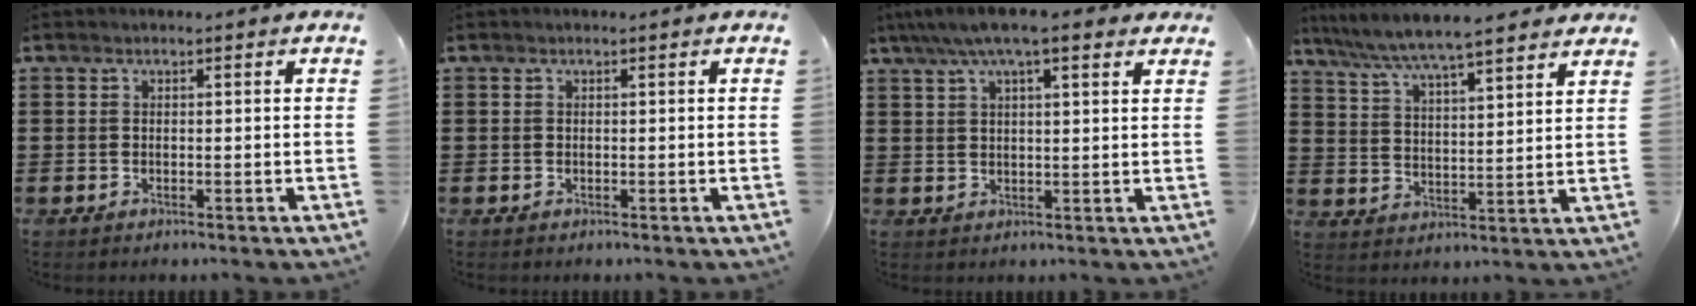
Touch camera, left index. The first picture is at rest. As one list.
[{"total": 0.0}, {"total": 6.4, "force": [4.6, 1.4, 4.3], "torque": [-0.094, 0.001, 0.080]}, {"total": 5.9, "force": [5.5, 0.0, 2.2], "torque": [-0.067, -0.030, 0.093]}]